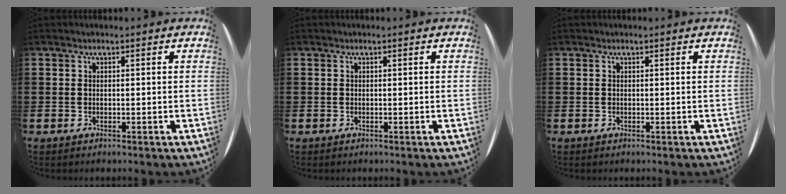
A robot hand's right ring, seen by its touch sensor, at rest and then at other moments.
{"total": 0.0}
{"total": 0.0}